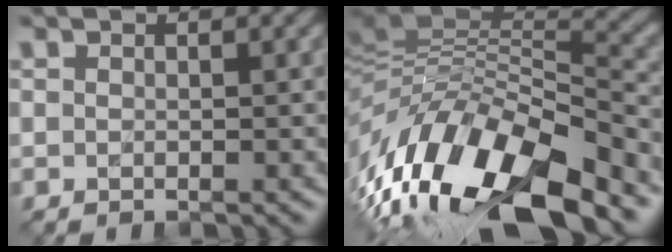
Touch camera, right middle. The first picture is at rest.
{"total": 16.4, "force": [-7.4, 6.3, 13.2], "torque": [-0.249, 0.013, -0.135]}